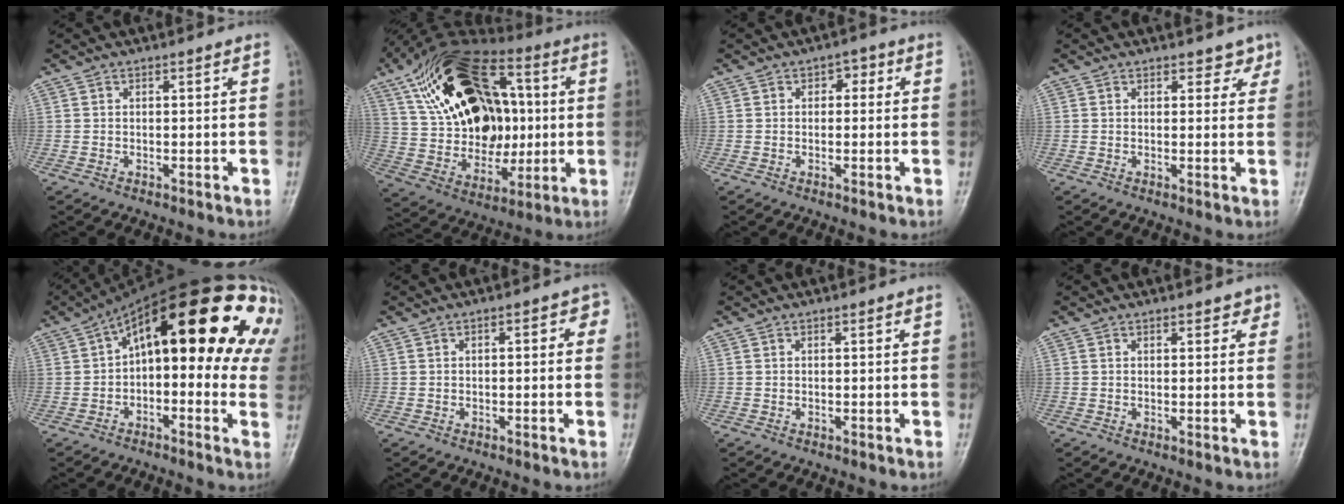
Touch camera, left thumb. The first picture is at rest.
{"total": 27.1, "force": [5.9, 17.4, 19.9], "torque": [-0.312, 0.011, 0.105]}
{"total": 2.6, "force": [0.6, 1.9, 1.8], "torque": [-0.001, 0.005, 0.000]}
{"total": 2.5, "force": [1.8, 1.6, 0.7], "torque": [0.016, -0.008, 0.018]}
{"total": 25.5, "force": [5.9, 11.9, 21.8], "torque": [-0.285, 0.063, 0.076]}
{"total": 2.7, "force": [0.2, 1.5, 2.2], "torque": [-0.013, 0.011, -0.005]}
{"total": 0.0}
{"total": 1.7, "force": [1.2, 1.0, 0.7], "torque": [0.007, -0.004, 0.010]}